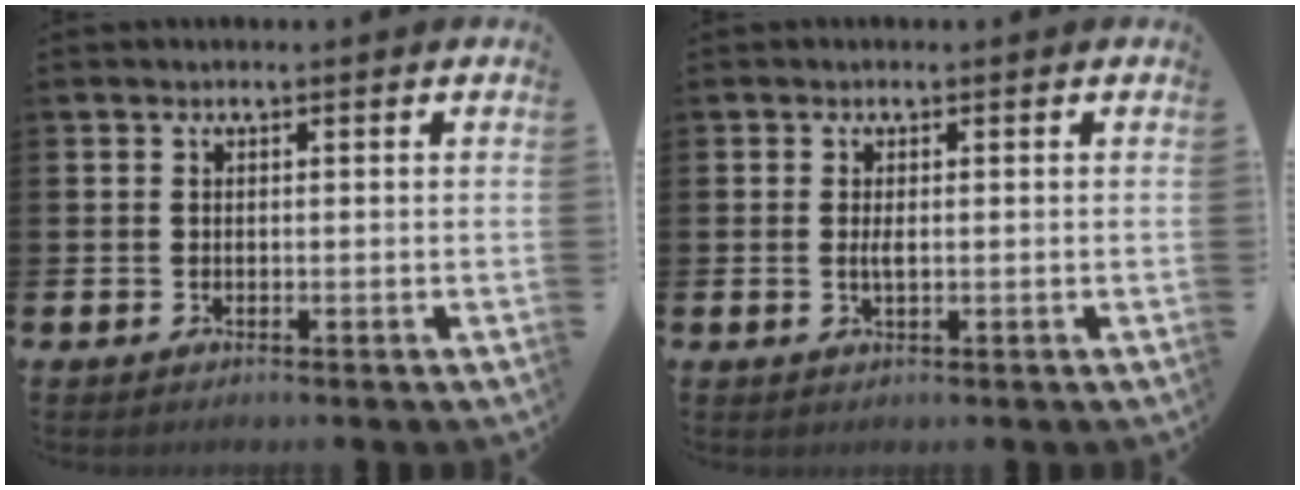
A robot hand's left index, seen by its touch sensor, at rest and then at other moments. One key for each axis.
{"total": 1.2, "fx": 0.1, "fy": 0.4, "fz": 1.2, "tx": -0.020, "ty": 0.002, "tz": -0.001}